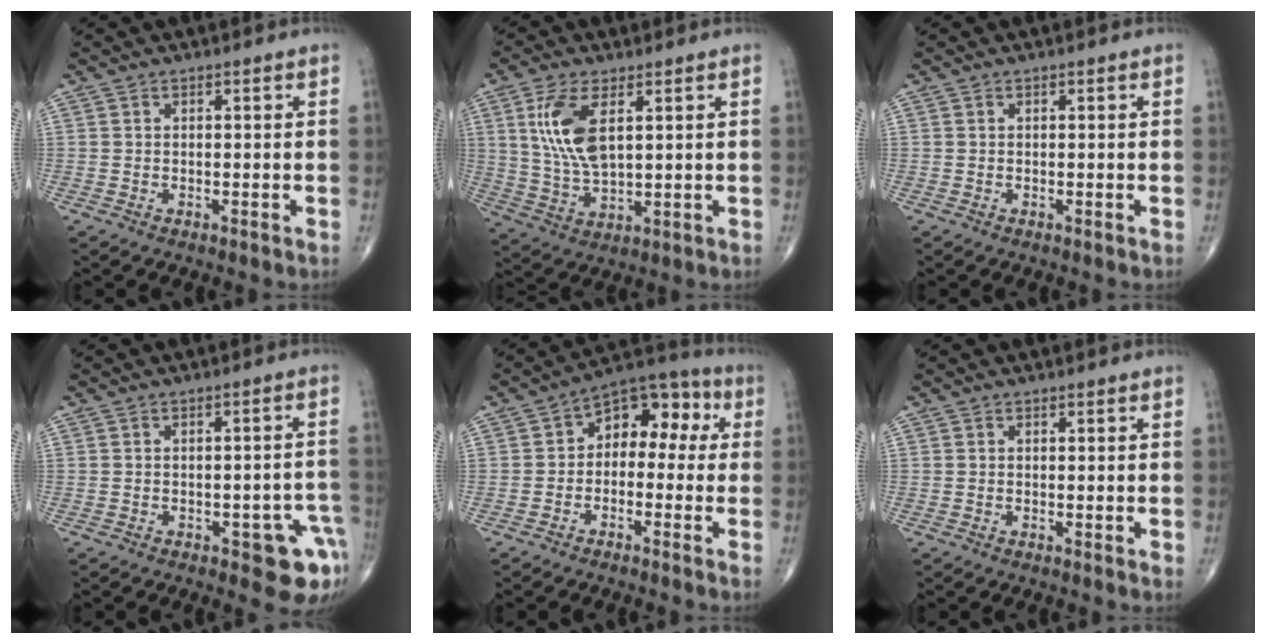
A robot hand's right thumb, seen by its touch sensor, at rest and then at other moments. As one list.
[{"total": 10.6, "force": [3.4, 4.7, 8.8], "torque": [-0.183, -0.014, 0.074]}, {"total": 0.0}, {"total": 8.8, "force": [-4.1, 3.4, 7.0], "torque": [-0.053, 0.021, -0.045]}, {"total": 10.6, "force": [0.7, 7.0, 7.9], "torque": [-0.067, 0.046, -0.010]}, {"total": 0.6, "force": [0.1, 0.2, 0.6], "torque": [-0.010, -0.003, 0.000]}]